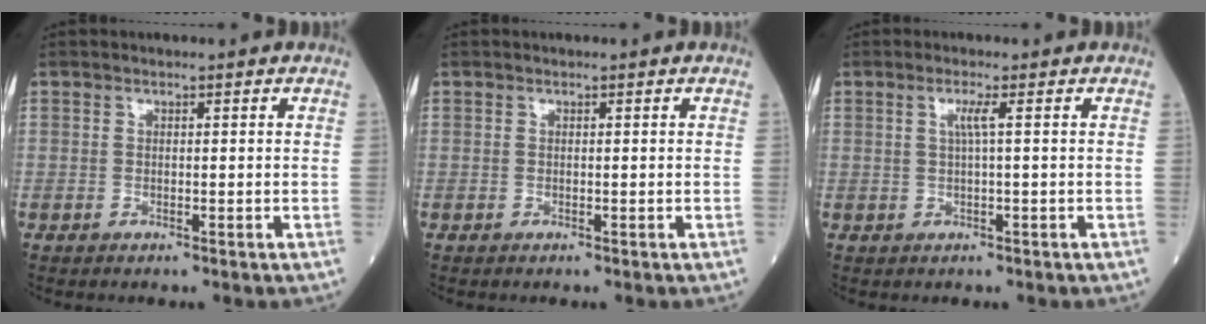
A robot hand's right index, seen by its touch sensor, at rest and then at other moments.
{"total": 0.0}
{"total": 2.0, "force": [0.5, -0.4, 1.9], "torque": [-0.037, 0.001, 0.010]}